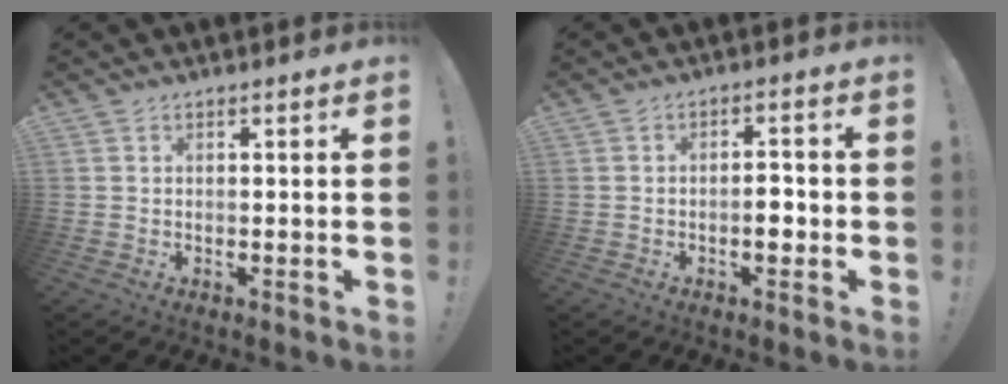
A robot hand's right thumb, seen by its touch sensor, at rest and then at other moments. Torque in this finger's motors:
{"motor_torque": [0.71, 0.74, 0.39, -0.46, 0.22]}